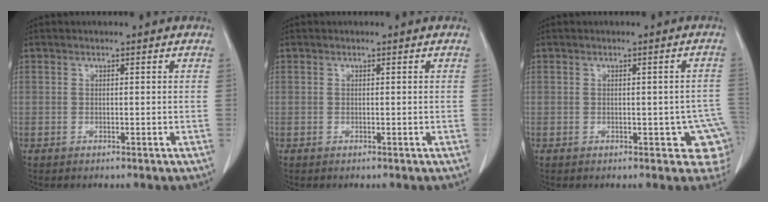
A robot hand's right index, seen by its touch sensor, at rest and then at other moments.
{"total": 0.0}
{"total": 6.0, "force": [-1.4, 2.8, 5.1], "torque": [-0.035, 0.012, -0.013]}